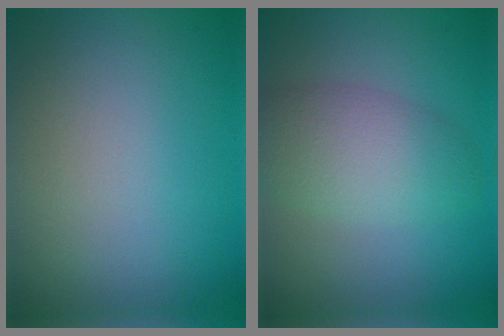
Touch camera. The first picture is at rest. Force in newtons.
{"total": 4.9, "press": 4.9, "slide": 0.2}